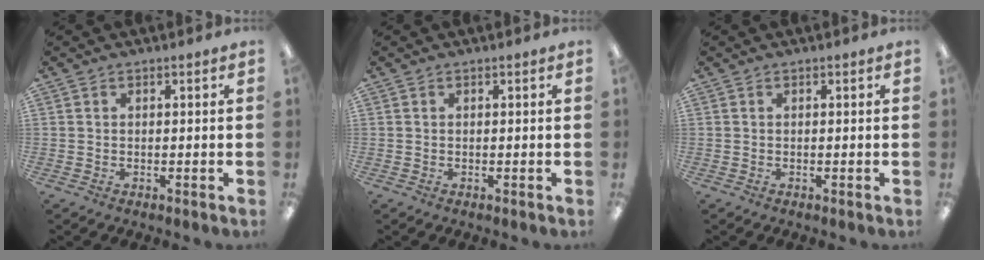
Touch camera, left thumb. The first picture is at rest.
{"total": 0.0}
{"total": 0.0}